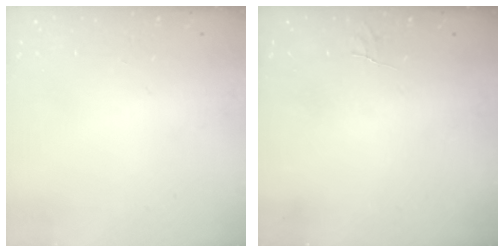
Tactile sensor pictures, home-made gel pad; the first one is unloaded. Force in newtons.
{"total": 3.0, "press": 3.0, "slide": 0.4}